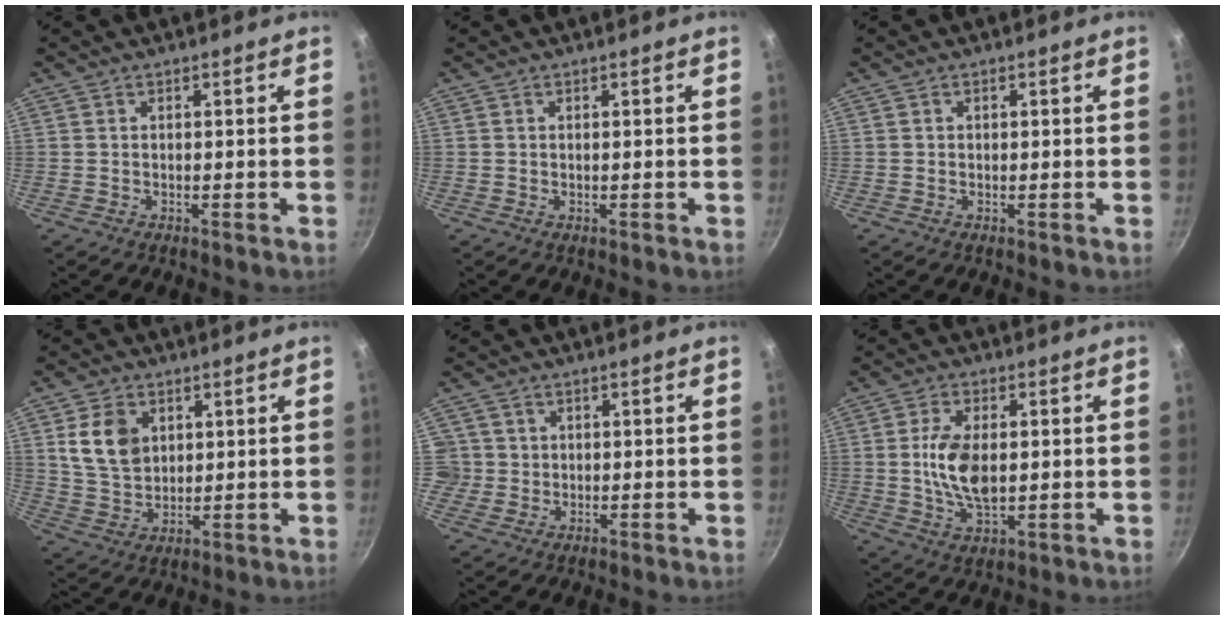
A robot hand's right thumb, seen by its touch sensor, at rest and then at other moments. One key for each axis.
{"total": 0.0}
{"total": 0.5, "fx": 0.0, "fy": 0.5, "fz": 0.1, "tx": 0.002, "ty": 0.002, "tz": 0.000}
{"total": 9.5, "fx": 2.9, "fy": 7.0, "fz": 5.7, "tx": -0.084, "ty": -0.015, "tz": 0.060}
{"total": 4.0, "fx": 0.4, "fy": 4.0, "fz": 0.4, "tx": 0.021, "ty": 0.011, "tz": 0.007}
{"total": 9.8, "fx": 0.3, "fy": 5.3, "fz": 8.2, "tx": -0.150, "ty": -0.003, "tz": 0.008}